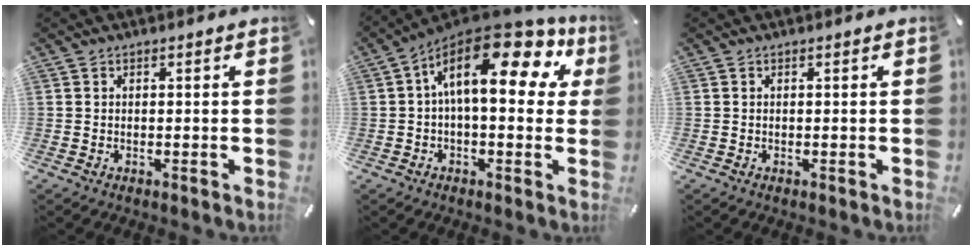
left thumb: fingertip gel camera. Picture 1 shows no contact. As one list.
[{"total": 19.3, "force": [6.3, 8.7, 16.0], "torque": [-0.271, -0.044, 0.102]}, {"total": 0.0}]